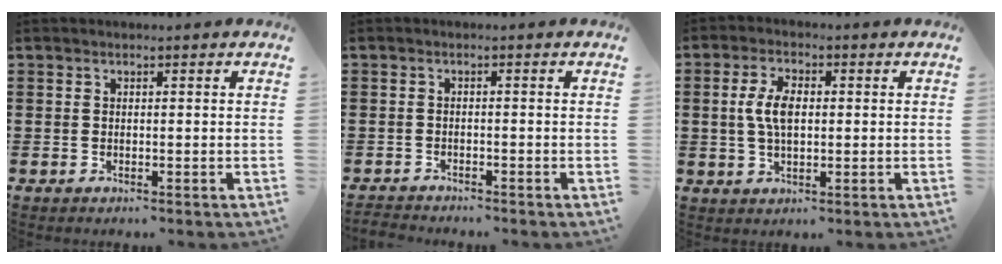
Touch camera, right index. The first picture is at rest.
{"total": 1.5, "force": [-1.5, 0.1, 0.0], "torque": [-0.006, 0.000, -0.032]}
{"total": 5.5, "force": [0.5, 2.6, 4.9], "torque": [-0.112, 0.005, 0.001]}